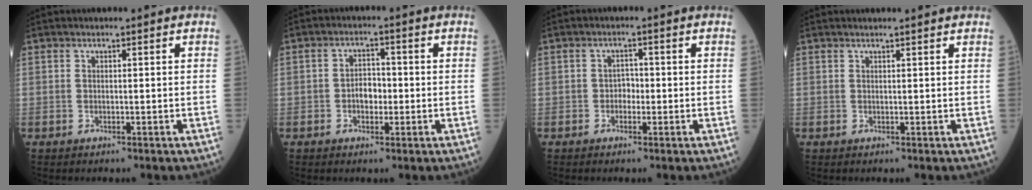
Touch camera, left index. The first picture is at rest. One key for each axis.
{"total": 3.4, "fx": -0.8, "fy": 2.1, "fz": 2.5, "tx": -0.041, "ty": 0.007, "tz": -0.017}
{"total": 1.8, "fx": -0.6, "fy": 1.3, "fz": 1.2, "tx": -0.011, "ty": 0.004, "tz": -0.013}
{"total": 3.0, "fx": 2.8, "fy": 0.0, "fz": 1.0, "tx": -0.014, "ty": 0.010, "tz": 0.028}